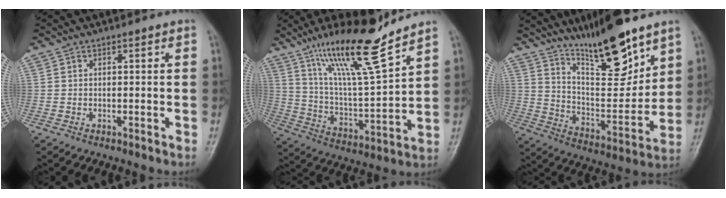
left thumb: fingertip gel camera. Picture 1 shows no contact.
{"total": 17.4, "force": [12.8, 1.8, 11.8], "torque": [-0.192, -0.071, 0.235]}
{"total": 16.8, "force": [12.4, 4.1, 10.7], "torque": [-0.142, -0.081, 0.223]}